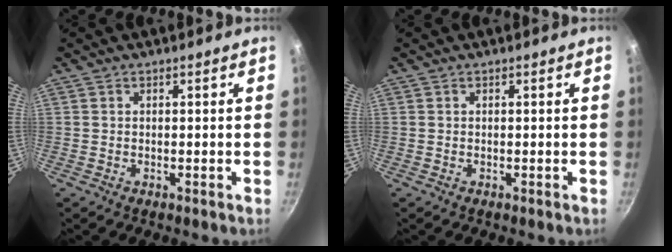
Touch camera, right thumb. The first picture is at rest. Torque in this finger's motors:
{"motor_torque": [0.01, 0.01, 0.04, -0.04, 0.00]}